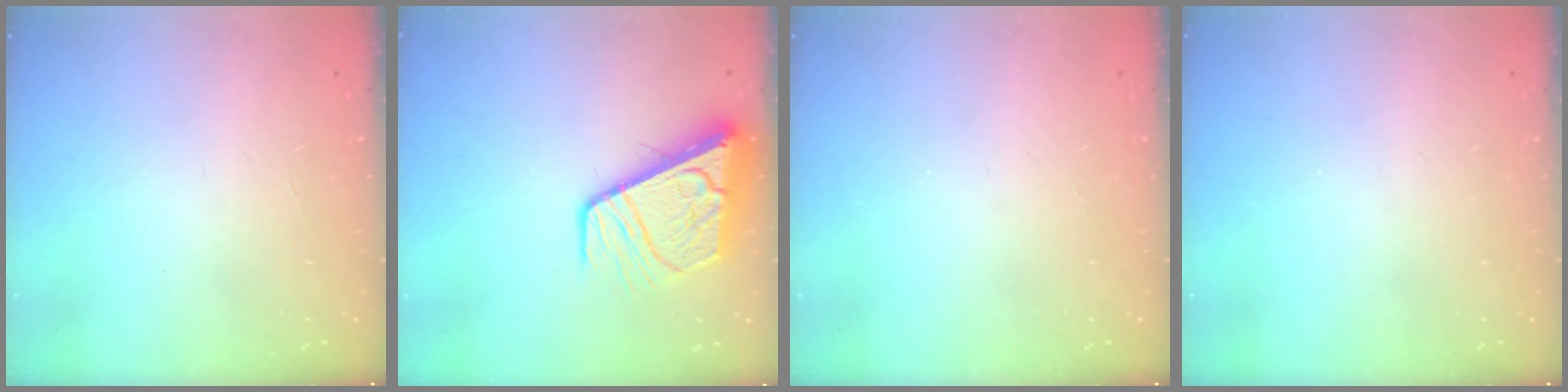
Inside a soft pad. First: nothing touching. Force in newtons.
{"total": 11.8, "press": 11.8, "slide": 1.4}
{"total": 0.0}
{"total": 0.0}